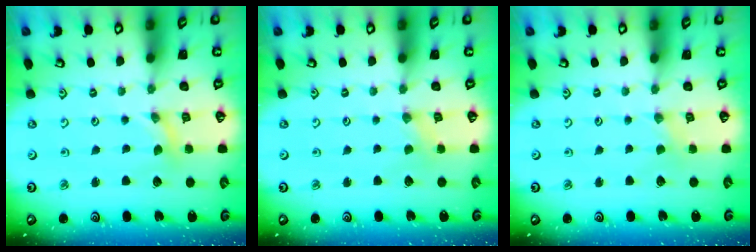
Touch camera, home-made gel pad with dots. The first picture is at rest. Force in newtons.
{"total": 0.0}
{"total": 0.0}